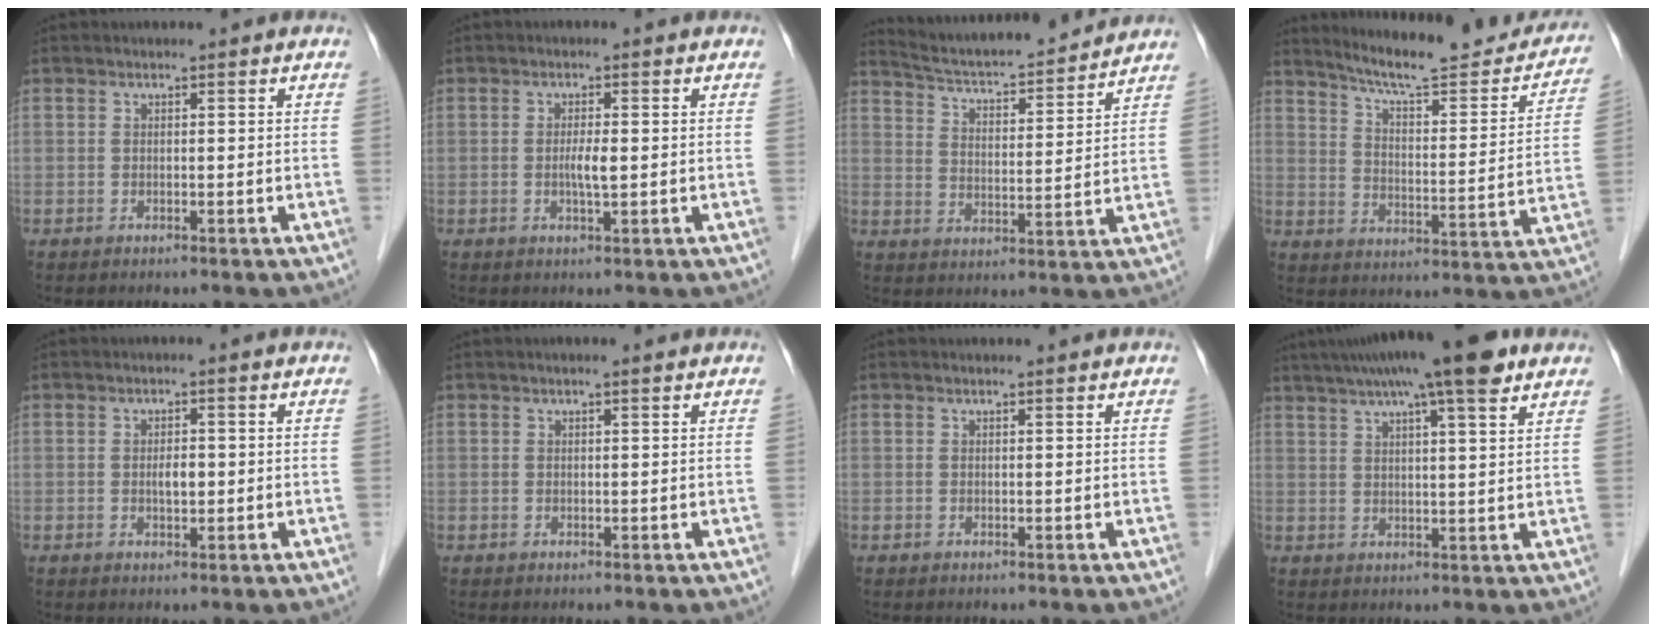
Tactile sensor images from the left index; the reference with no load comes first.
{"total": 2.4, "force": [-0.2, 0.2, 2.3], "torque": [-0.047, -0.002, -0.002]}
{"total": 15.3, "force": [14.5, 1.2, 4.9], "torque": [-0.087, 0.010, 0.219]}
{"total": 20.5, "force": [18.5, 2.8, 8.2], "torque": [-0.111, -0.034, 0.246]}
{"total": 2.1, "force": [-0.1, 0.8, 1.9], "torque": [-0.034, 0.001, 0.000]}
{"total": 1.3, "force": [1.0, 0.0, 0.8], "torque": [-0.014, 0.011, 0.017]}
{"total": 0.9, "force": [0.9, 0.0, 0.2], "torque": [-0.010, 0.006, 0.010]}
{"total": 14.6, "force": [10.4, 1.2, 10.2], "torque": [-0.168, 0.037, 0.150]}